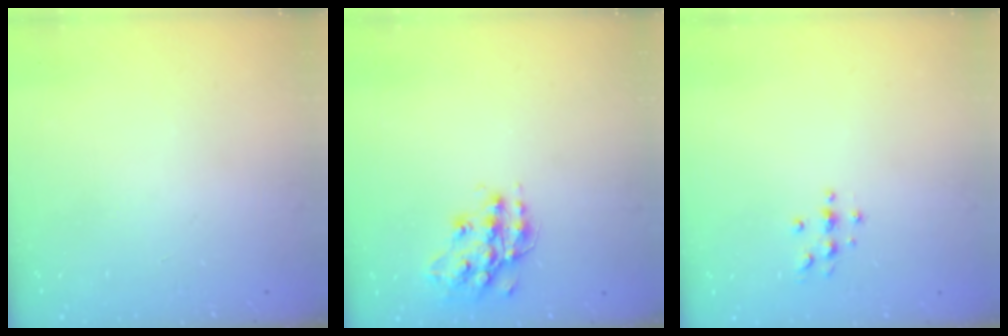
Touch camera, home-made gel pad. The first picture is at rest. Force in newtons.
{"total": 14.4, "press": 14.4, "slide": 0.7}
{"total": 3.7, "press": 3.6, "slide": 0.5}